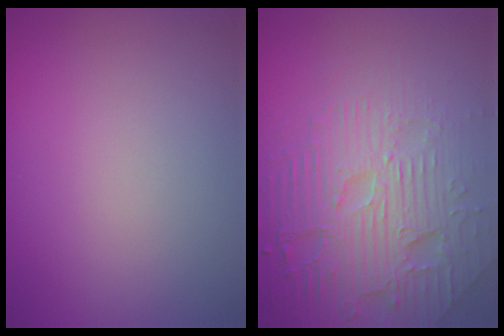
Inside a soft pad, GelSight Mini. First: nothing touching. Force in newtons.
{"total": 6.9, "press": 5.3, "slide": 4.4}